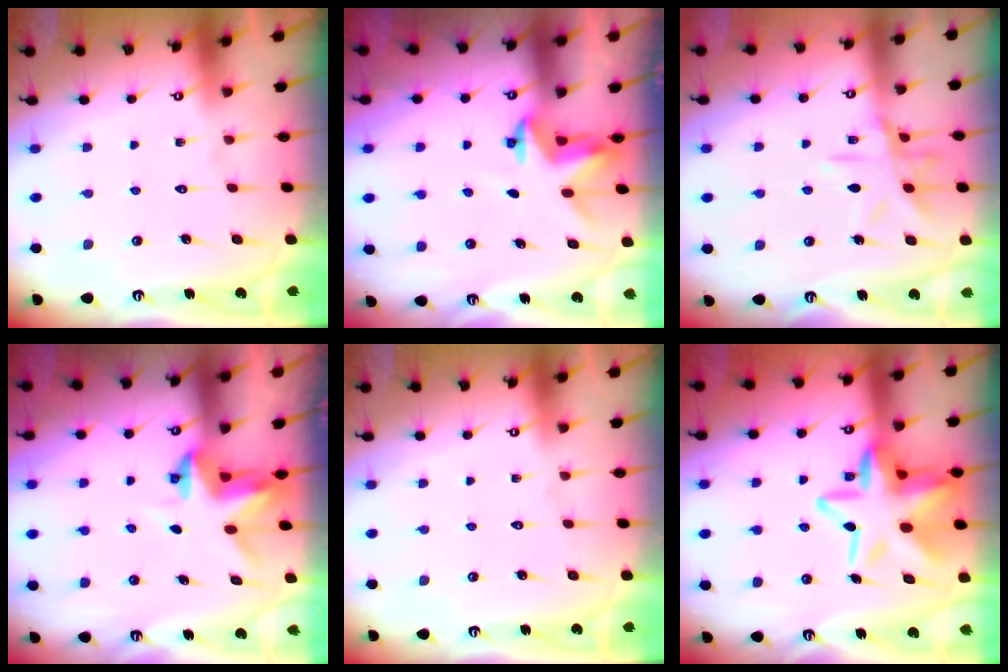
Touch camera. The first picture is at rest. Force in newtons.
{"total": 3.2, "press": 3.2, "slide": 0.1}
{"total": 11.9, "press": 11.9, "slide": 0.8}
{"total": 3.3, "press": 3.3, "slide": 0.2}
{"total": 0.0}
{"total": 17.9, "press": 17.8, "slide": 2.1}